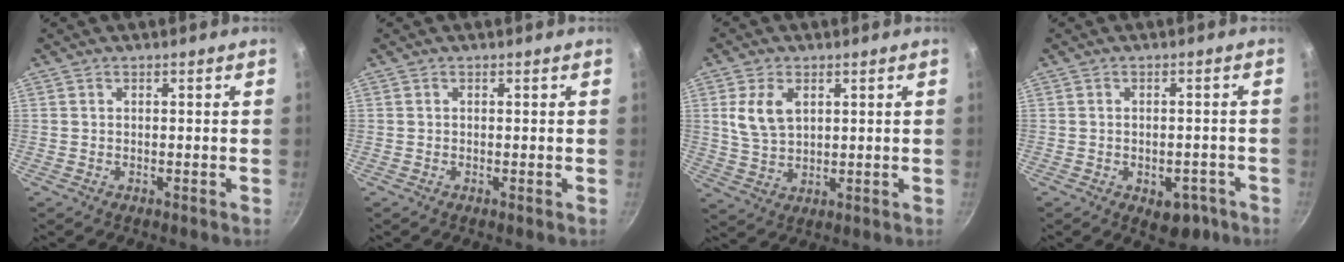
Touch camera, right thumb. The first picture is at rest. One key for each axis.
{"total": 0.0}
{"total": 7.2, "fx": 2.3, "fy": 4.5, "fz": 5.2, "tx": -0.094, "ty": -0.006, "tz": 0.052}
{"total": 5.5, "fx": -2.7, "fy": 3.3, "fz": 3.5, "tx": -0.024, "ty": 0.018, "tz": -0.028}